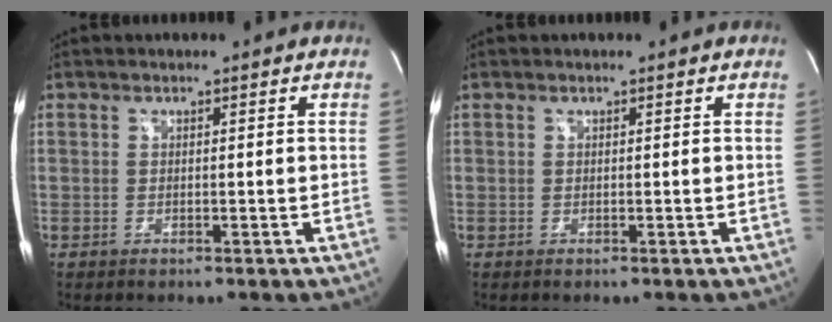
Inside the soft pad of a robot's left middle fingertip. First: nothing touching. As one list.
[{"total": 0.0}]